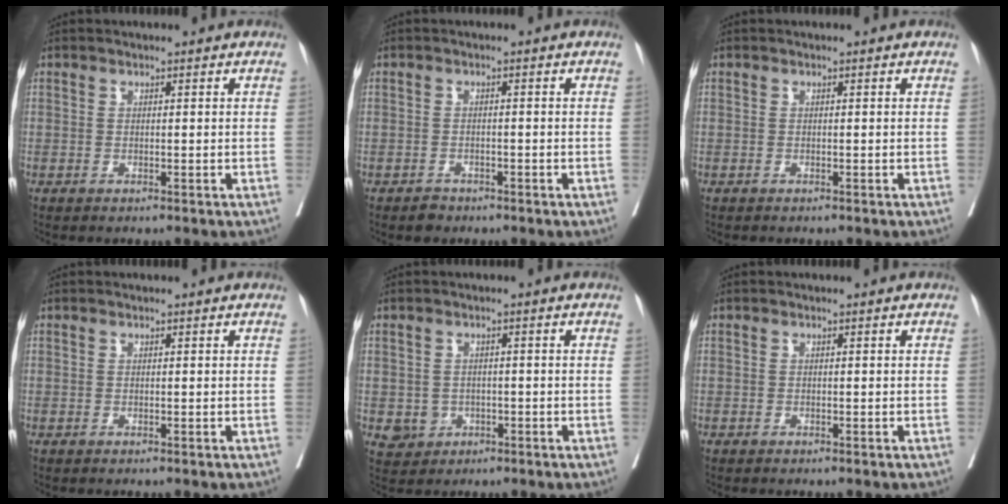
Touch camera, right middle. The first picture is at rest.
{"total": 1.5, "force": [-1.0, 1.1, 0.1], "torque": [-0.001, 0.005, -0.014]}
{"total": 0.0}
{"total": 0.0}
{"total": 3.5, "force": [-1.0, 3.3, 0.6], "torque": [0.000, 0.007, -0.008]}
{"total": 0.0}